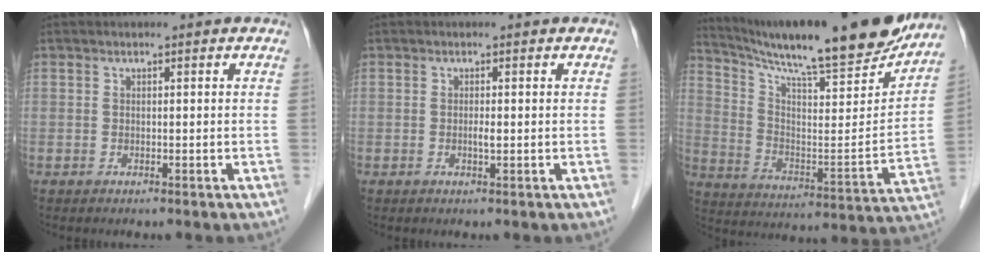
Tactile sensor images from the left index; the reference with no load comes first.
{"total": 0.9, "force": [-0.5, 0.0, 0.7], "torque": [-0.014, -0.007, -0.010]}
{"total": 24.6, "force": [21.3, 1.7, 12.2], "torque": [-0.208, -0.054, 0.312]}